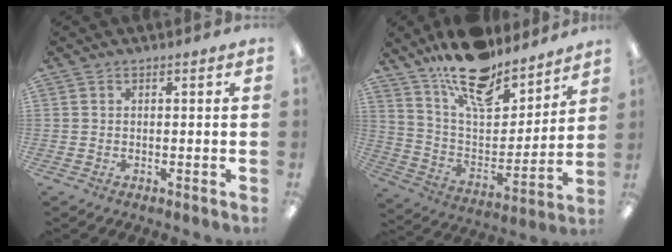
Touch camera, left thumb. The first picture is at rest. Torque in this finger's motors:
{"motor_torque": [0.45, 0.45, 1.41, -1.35, 0.45]}